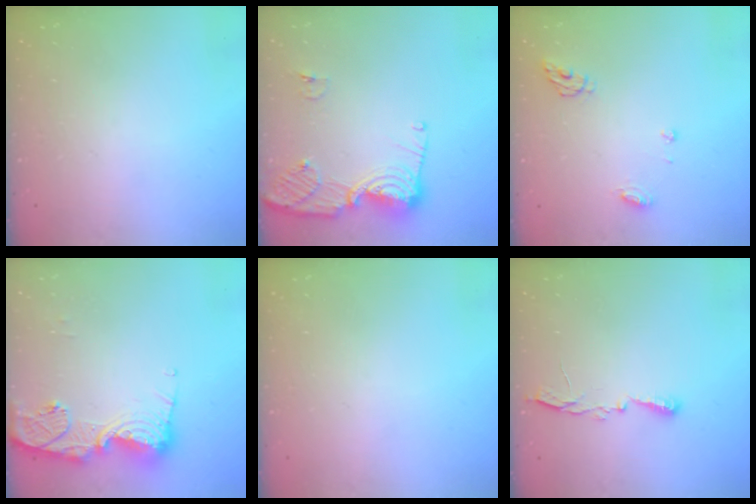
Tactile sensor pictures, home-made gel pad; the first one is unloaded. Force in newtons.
{"total": 11.7, "press": 11.7, "slide": 1.2}
{"total": 6.0, "press": 6.0, "slide": 0.7}
{"total": 14.0, "press": 13.9, "slide": 1.5}
{"total": 0.0}
{"total": 5.2, "press": 5.1, "slide": 0.8}